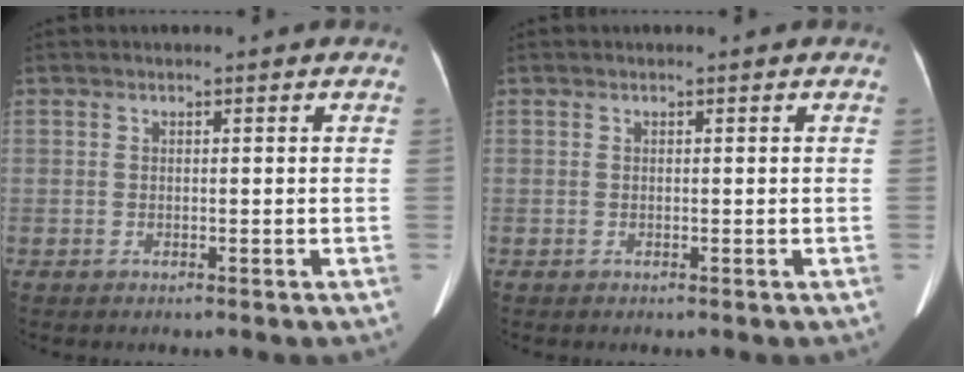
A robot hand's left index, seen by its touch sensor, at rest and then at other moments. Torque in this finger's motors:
{"motor_torque": [0.14, 0.02, 0.00, 0.02]}